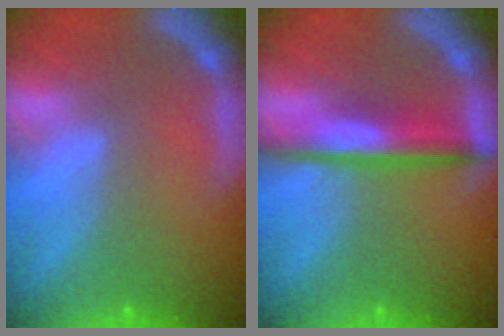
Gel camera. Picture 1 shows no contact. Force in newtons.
{"total": 4.5}